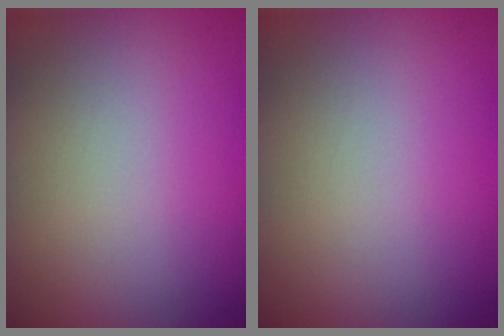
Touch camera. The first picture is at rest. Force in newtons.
{"total": 0.0}